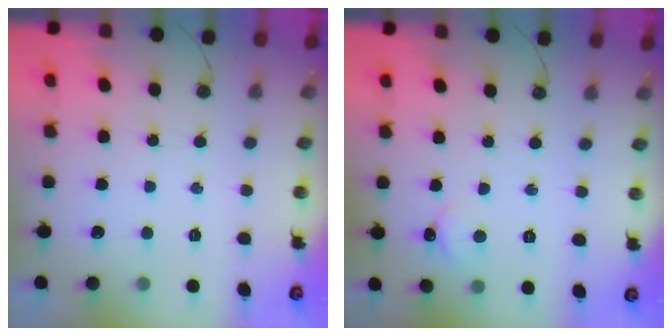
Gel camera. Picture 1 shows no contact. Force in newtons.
{"total": 2.4, "press": 2.4, "slide": 0.3}